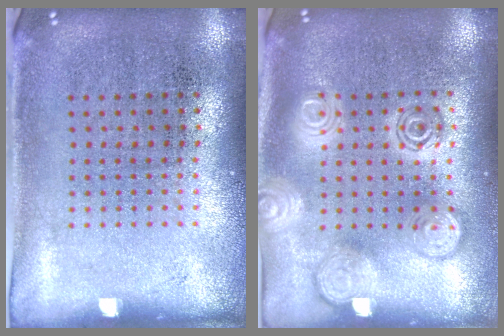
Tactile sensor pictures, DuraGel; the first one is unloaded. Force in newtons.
{"total": 3.0, "press": 3.0, "slide": 0.4}